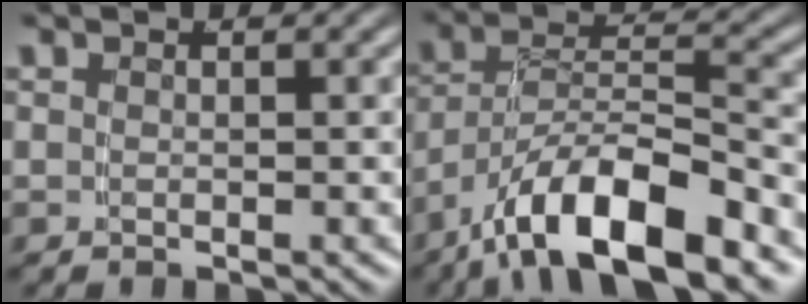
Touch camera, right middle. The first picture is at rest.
{"total": 8.6, "force": [-4.2, 4.1, 6.3], "torque": [-0.105, -0.018, -0.060]}